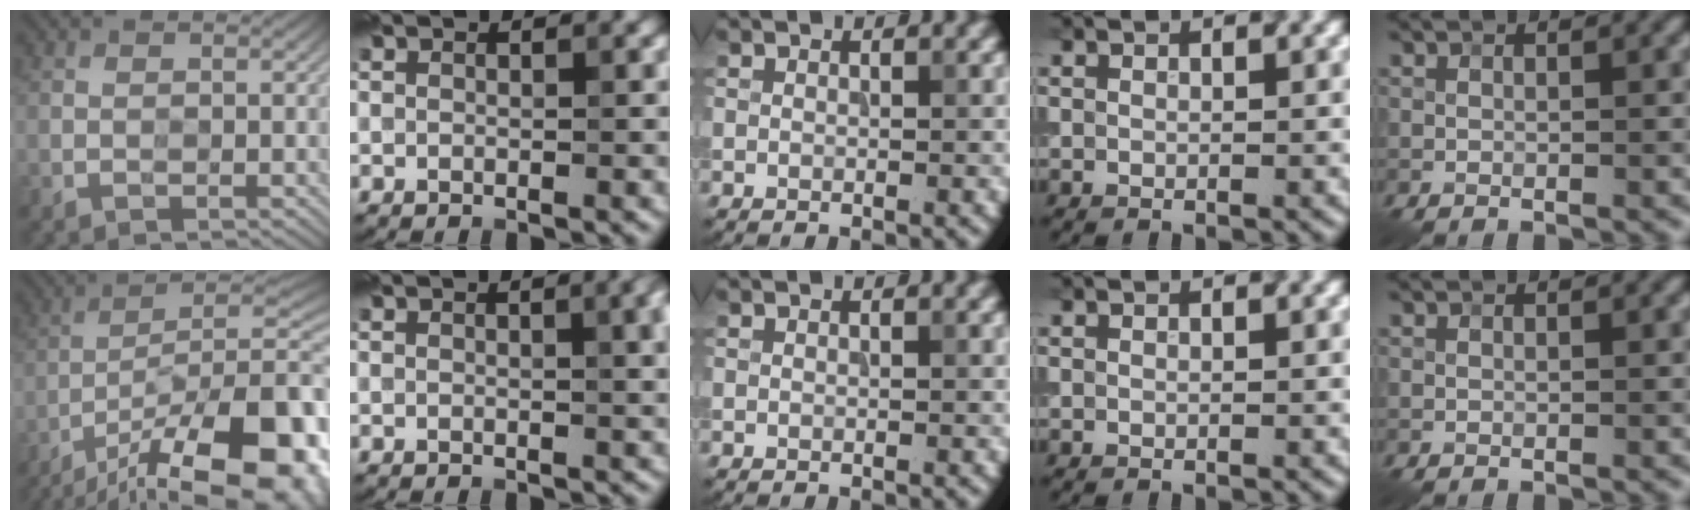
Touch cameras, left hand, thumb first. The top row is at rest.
{"thumb": {"total": 20.9, "force": [-13.0, 7.4, 14.6], "torque": [-0.188, -0.015, -0.198]}, "index": {"total": 4.5, "force": [1.2, 1.9, 3.9], "torque": [-0.033, 0.006, 0.020]}}